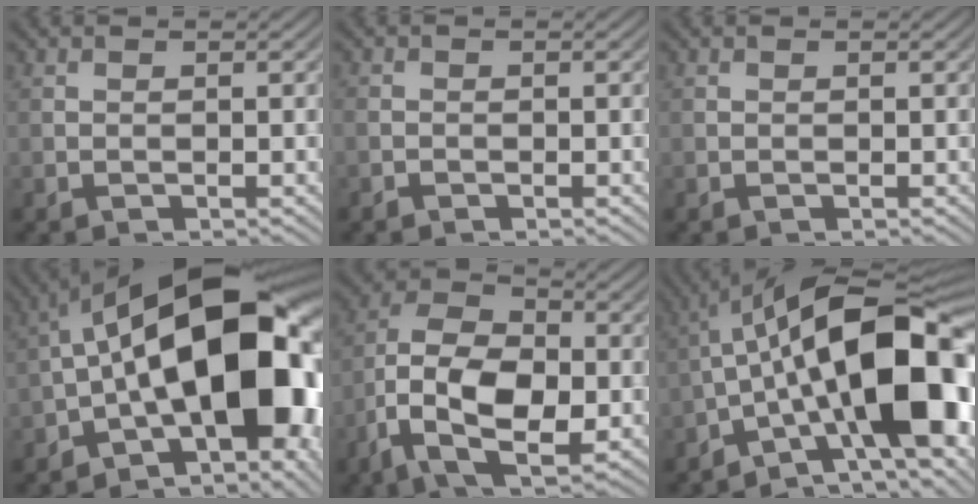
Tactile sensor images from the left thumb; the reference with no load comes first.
{"total": 0.8, "force": [-0.6, 0.5, 0.1], "torque": [0.002, -0.002, -0.012]}
{"total": 0.0}
{"total": 19.4, "force": [-1.9, 9.2, 17.0], "torque": [-0.243, 0.030, -0.045]}
{"total": 12.2, "force": [-3.8, 6.8, 9.4], "torque": [-0.197, -0.006, -0.077]}
{"total": 19.3, "force": [-3.3, 7.4, 17.5], "torque": [-0.262, 0.025, -0.066]}